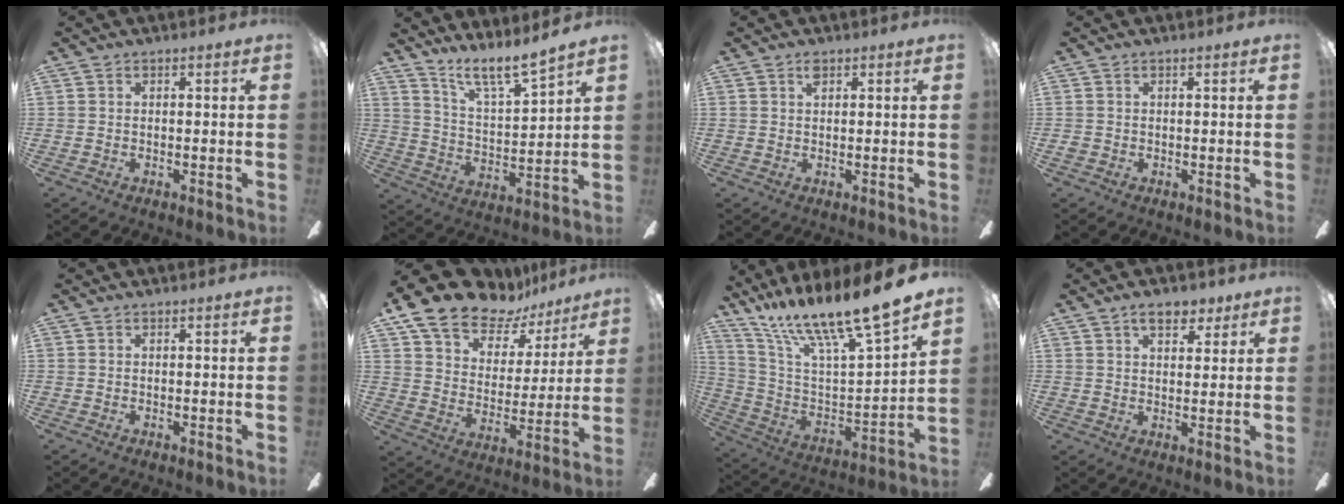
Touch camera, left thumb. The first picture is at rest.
{"total": 10.3, "force": [9.2, 0.8, 4.4], "torque": [-0.089, -0.066, 0.161]}
{"total": 1.6, "force": [1.1, 0.6, 1.0], "torque": [-0.023, 0.002, 0.019]}
{"total": 0.5, "force": [0.0, 0.4, 0.3], "torque": [-0.006, 0.003, -0.001]}
{"total": 0.0}
{"total": 15.6, "force": [12.9, 7.4, 4.9], "torque": [-0.103, -0.095, 0.233]}
{"total": 18.2, "force": [15.5, 1.3, 9.3], "torque": [-0.174, -0.121, 0.255]}
{"total": 6.3, "force": [4.2, 3.2, 3.6], "torque": [-0.045, -0.012, 0.072]}